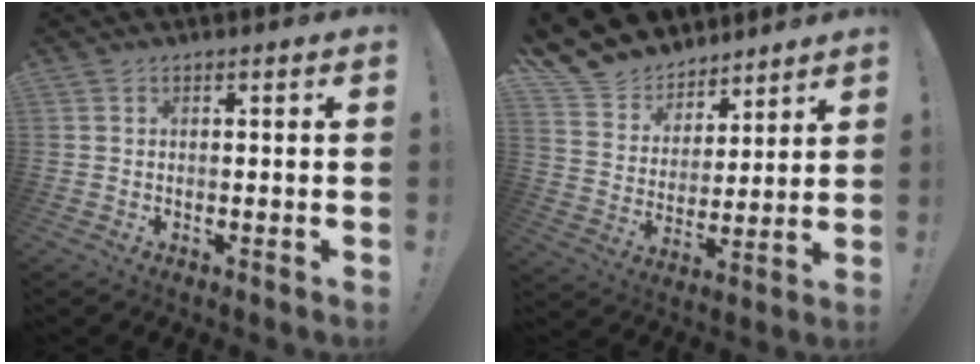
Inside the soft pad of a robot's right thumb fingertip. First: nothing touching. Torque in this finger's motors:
{"motor_torque": [-0.10, 0.20, 0.15, 0.20, 0.00]}